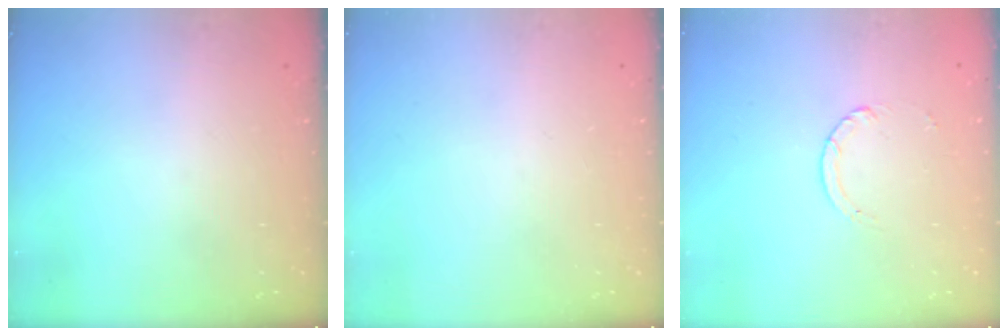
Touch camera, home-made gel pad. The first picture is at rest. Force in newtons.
{"total": 0.0}
{"total": 2.5, "press": 2.4, "slide": 0.2}